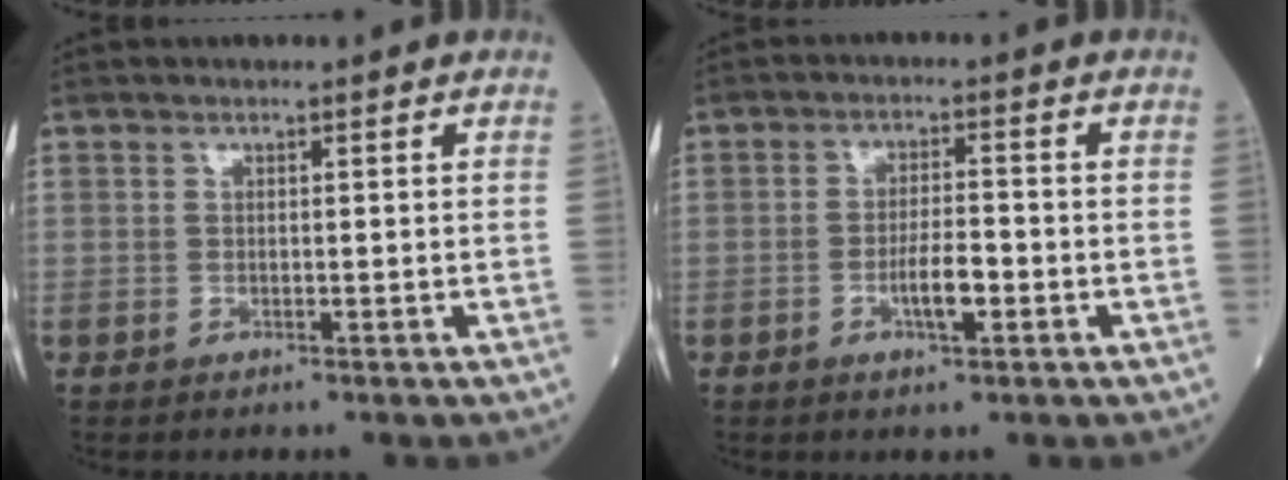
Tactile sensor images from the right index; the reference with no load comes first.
{"total": 4.5, "force": [-1.7, 0.9, 4.1], "torque": [-0.071, 0.000, -0.030]}